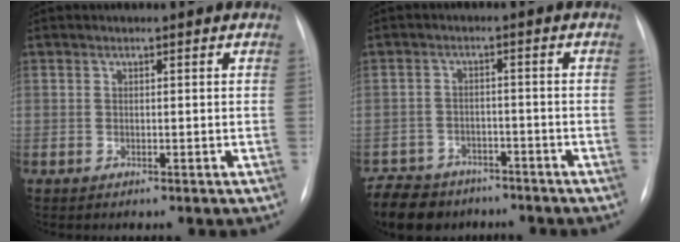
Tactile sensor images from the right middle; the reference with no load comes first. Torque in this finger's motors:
{"motor_torque": [0.45, -0.68, 0.03, 0.03]}